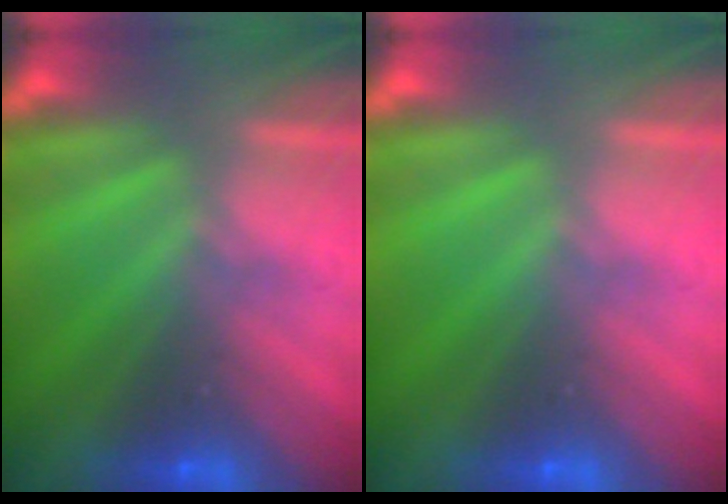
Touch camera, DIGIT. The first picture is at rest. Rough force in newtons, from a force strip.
{"total": 0.0}